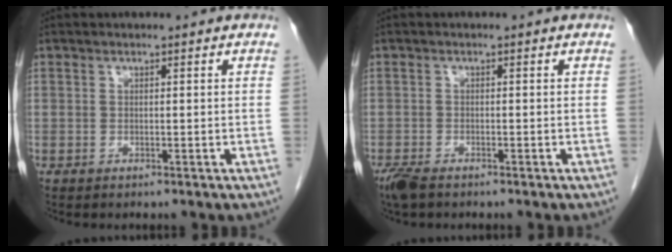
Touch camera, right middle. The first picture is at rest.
{"total": 3.6, "force": [-2.7, 1.1, 2.0], "torque": [-0.048, -0.011, -0.048]}